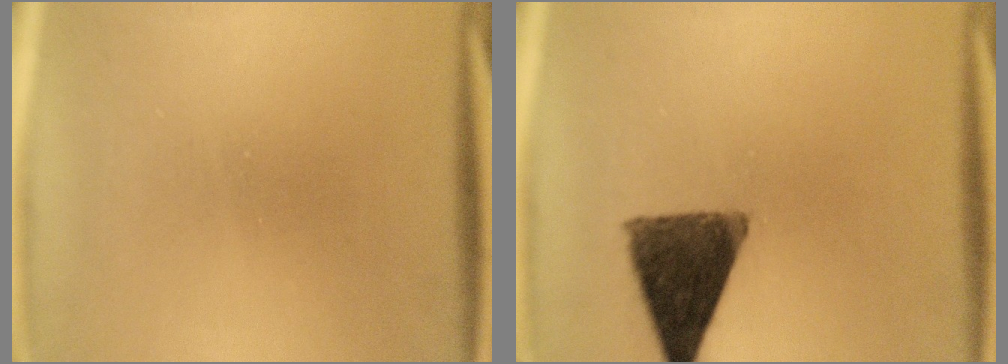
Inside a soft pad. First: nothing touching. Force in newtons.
{"total": 11.9}